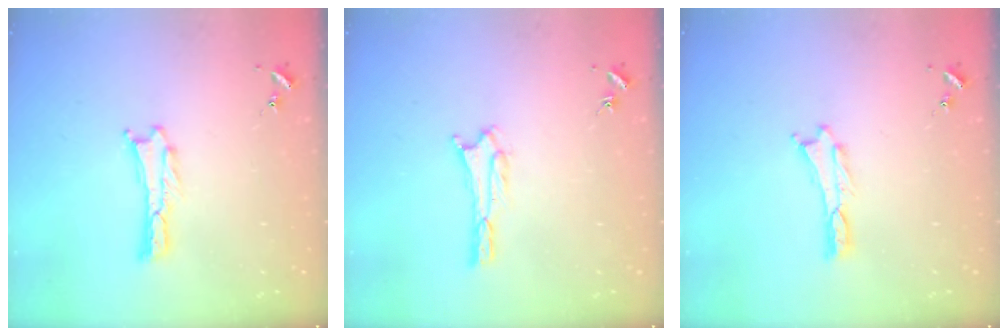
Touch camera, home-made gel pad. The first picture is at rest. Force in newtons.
{"total": 1.9, "press": 1.9, "slide": 0.2}
{"total": 0.0}